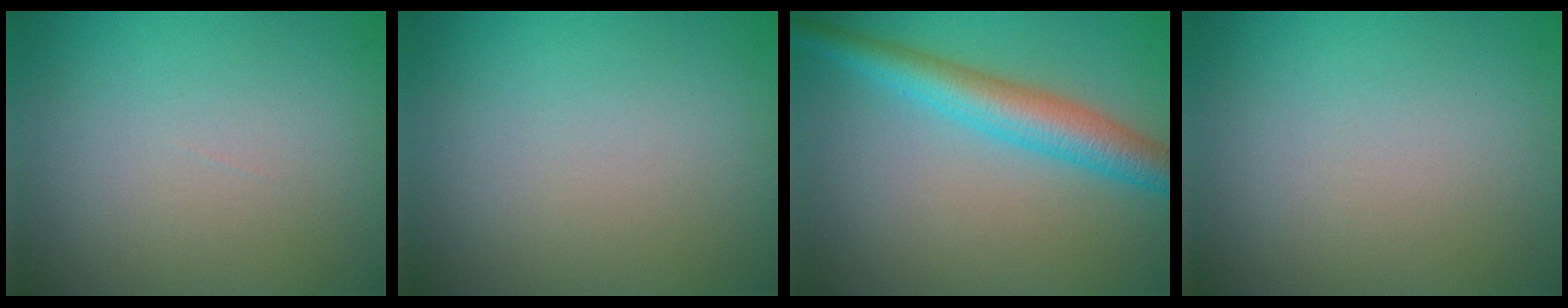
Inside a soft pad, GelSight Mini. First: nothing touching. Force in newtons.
{"total": 0.0}
{"total": 5.0, "press": 5.0, "slide": 0.2}
{"total": 0.0}